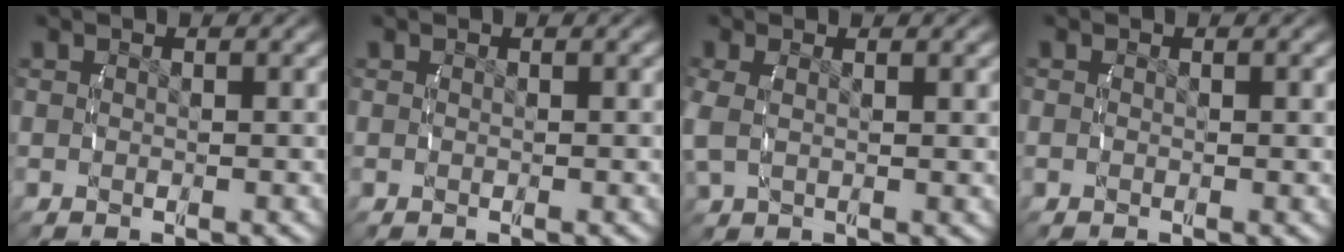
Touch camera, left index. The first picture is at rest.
{"total": 0.0}
{"total": 2.3, "force": [0.6, 1.1, 1.9], "torque": [-0.056, -0.008, 0.021]}
{"total": 0.8, "force": [-0.1, 0.5, 0.6], "torque": [-0.014, -0.002, -0.005]}